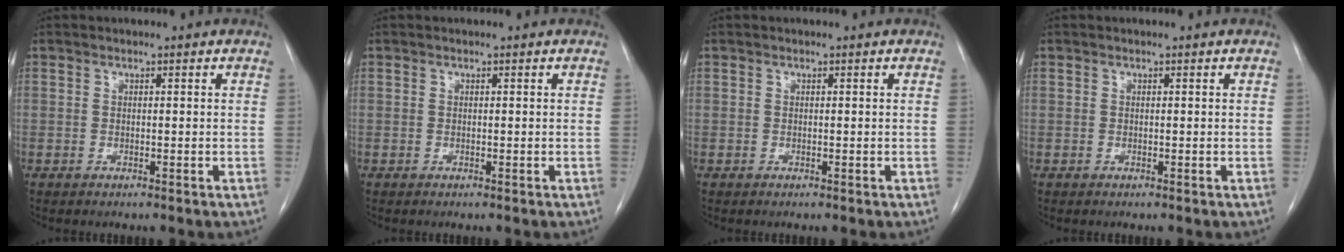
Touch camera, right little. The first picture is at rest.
{"total": 0.0}
{"total": 0.0}
{"total": 0.0}